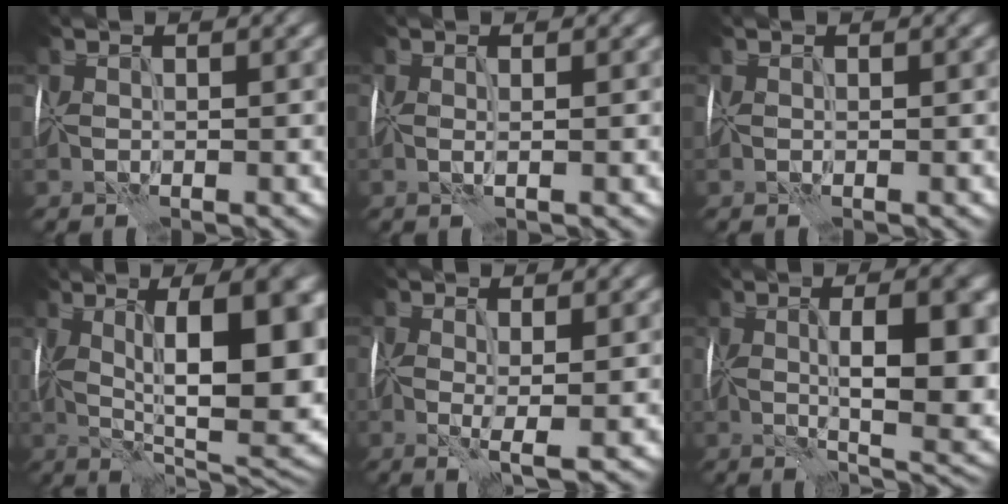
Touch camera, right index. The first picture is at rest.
{"total": 0.5, "force": [-0.2, -0.3, 0.4], "torque": [-0.005, -0.005, -0.006]}
{"total": 0.0}
{"total": 16.2, "force": [1.8, 5.9, 14.9], "torque": [-0.191, 0.008, 0.029]}
{"total": 2.5, "force": [-0.3, 0.3, 2.4], "torque": [-0.047, -0.011, -0.008]}
{"total": 11.5, "force": [0.4, 3.7, 10.9], "torque": [-0.142, -0.005, 0.004]}